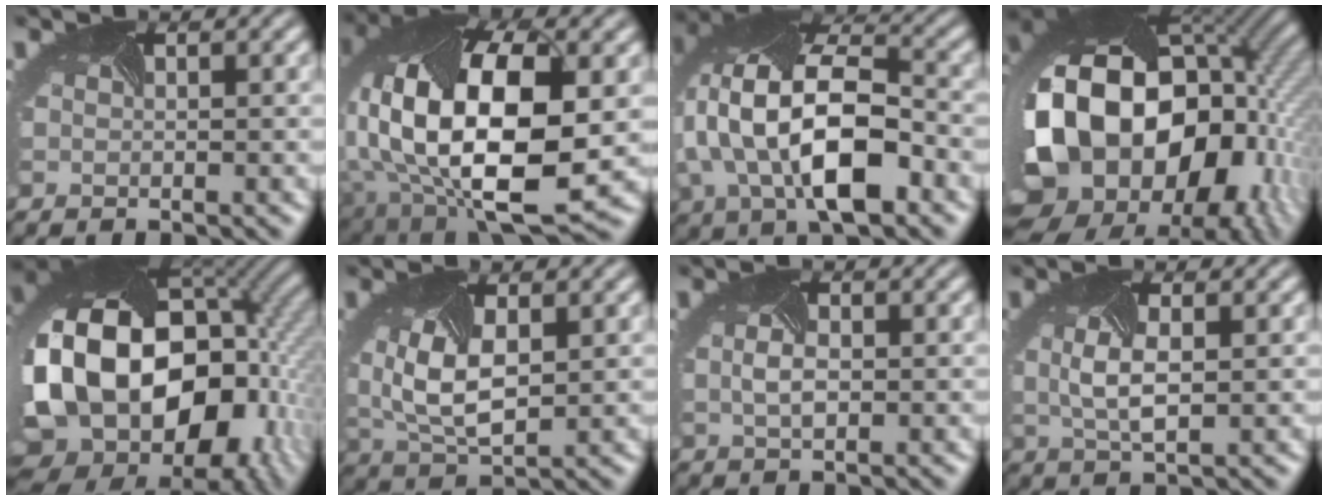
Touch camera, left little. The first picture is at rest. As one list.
[{"total": 16.4, "force": [0.5, 9.1, 13.6], "torque": [-0.271, -0.036, 0.024]}, {"total": 12.9, "force": [-1.7, 7.2, 10.6], "torque": [-0.209, -0.004, -0.033]}, {"total": 20.9, "force": [-3.5, 14.6, 14.6], "torque": [-0.285, -0.045, -0.045]}, {"total": 23.1, "force": [-3.1, 17.1, 15.2], "torque": [-0.291, -0.031, -0.074]}, {"total": 6.4, "force": [0.4, 3.5, 5.4], "torque": [-0.122, -0.004, 0.009]}, {"total": 1.9, "force": [0.0, 1.1, 1.6], "torque": [-0.039, -0.006, 0.002]}, {"total": 3.7, "force": [0.2, 1.6, 3.3], "torque": [-0.080, -0.003, 0.008]}]